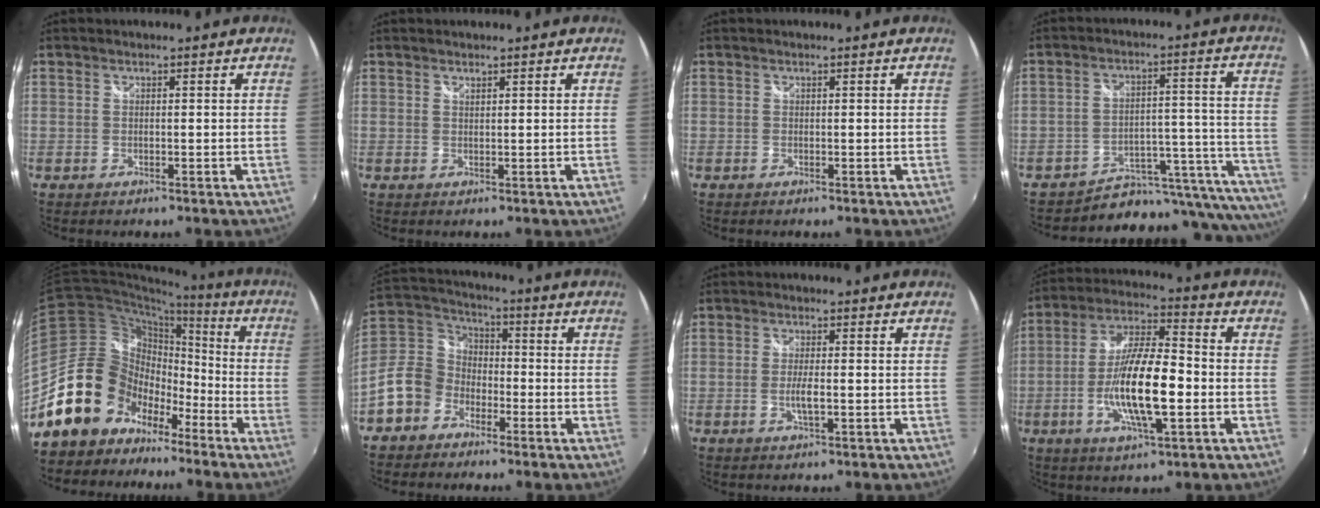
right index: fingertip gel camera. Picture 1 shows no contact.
{"total": 0.6, "force": [0.6, 0.1, 0.2], "torque": [-0.001, 0.000, 0.012]}
{"total": 0.0}
{"total": 16.3, "force": [-12.5, 7.6, 7.1], "torque": [-0.083, 0.021, -0.168]}
{"total": 18.6, "force": [-11.1, 13.3, 6.7], "torque": [-0.151, 0.039, -0.186]}
{"total": 13.4, "force": [-7.1, 10.4, 4.6], "torque": [-0.127, 0.033, -0.137]}
{"total": 2.8, "force": [-0.7, 0.3, 2.7], "torque": [-0.052, -0.006, -0.012]}
{"total": 14.9, "force": [-3.6, 3.8, 14.0], "torque": [-0.276, -0.005, -0.070]}